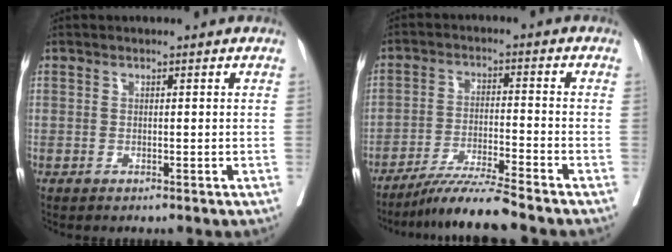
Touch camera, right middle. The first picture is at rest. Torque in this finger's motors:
{"motor_torque": [0.46, -0.52, 0.08, 0.04]}